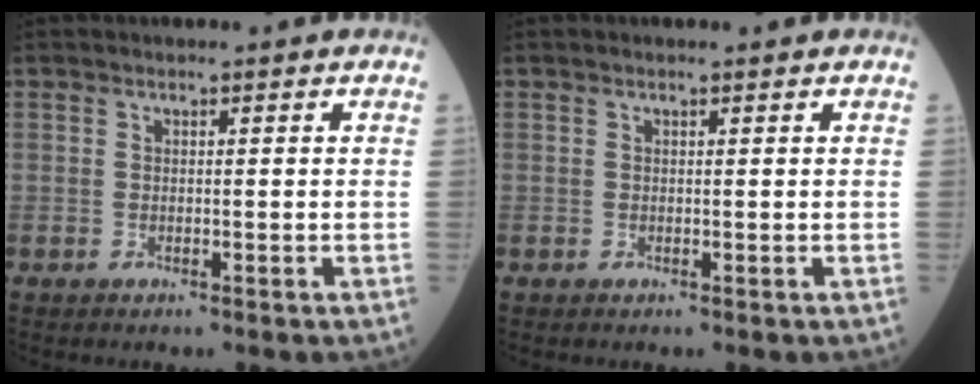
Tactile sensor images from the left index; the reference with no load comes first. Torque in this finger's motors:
{"motor_torque": [-0.12, 0.19, 0.03, -0.01]}